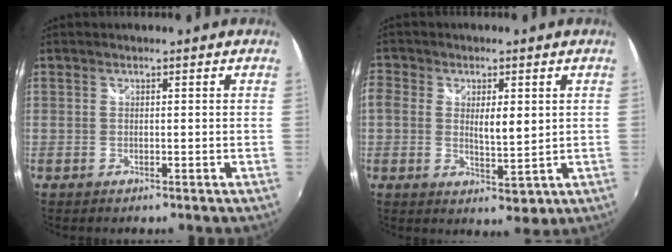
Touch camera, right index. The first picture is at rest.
{"total": 6.0, "force": [0.3, 3.3, 5.0], "torque": [-0.101, -0.001, 0.004]}